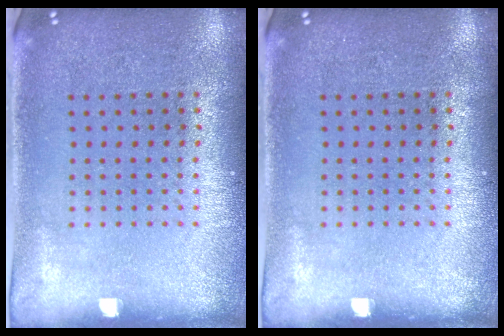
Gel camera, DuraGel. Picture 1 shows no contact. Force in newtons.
{"total": 0.0}